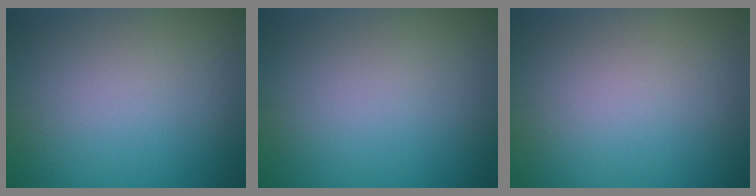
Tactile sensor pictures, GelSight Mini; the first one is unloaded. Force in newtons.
{"total": 0.0}
{"total": 0.0}